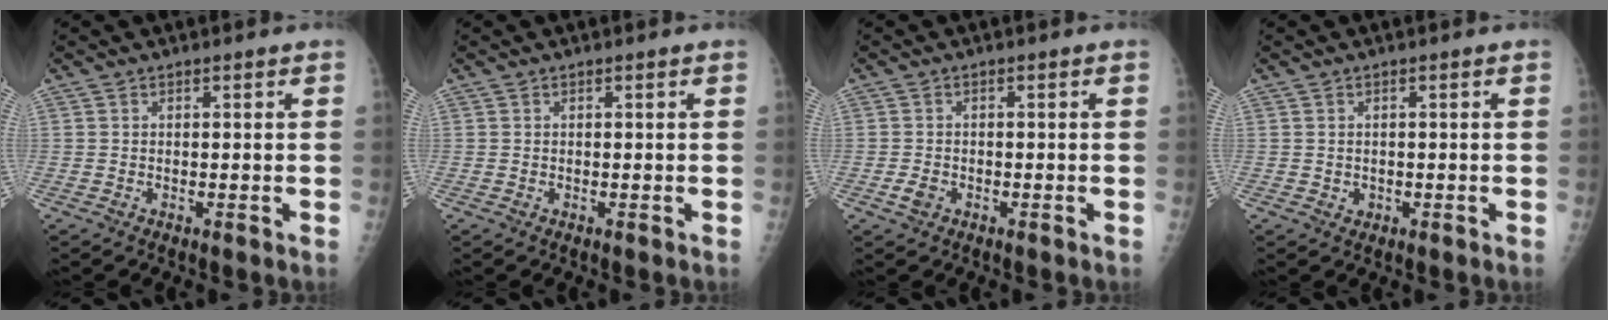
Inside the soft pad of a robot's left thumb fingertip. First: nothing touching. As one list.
[{"total": 0.0}, {"total": 2.0, "force": [-0.9, 1.4, 1.1], "torque": [-0.022, 0.005, -0.016]}, {"total": 1.1, "force": [-0.2, 1.0, 0.5], "torque": [-0.003, 0.002, 0.001]}]